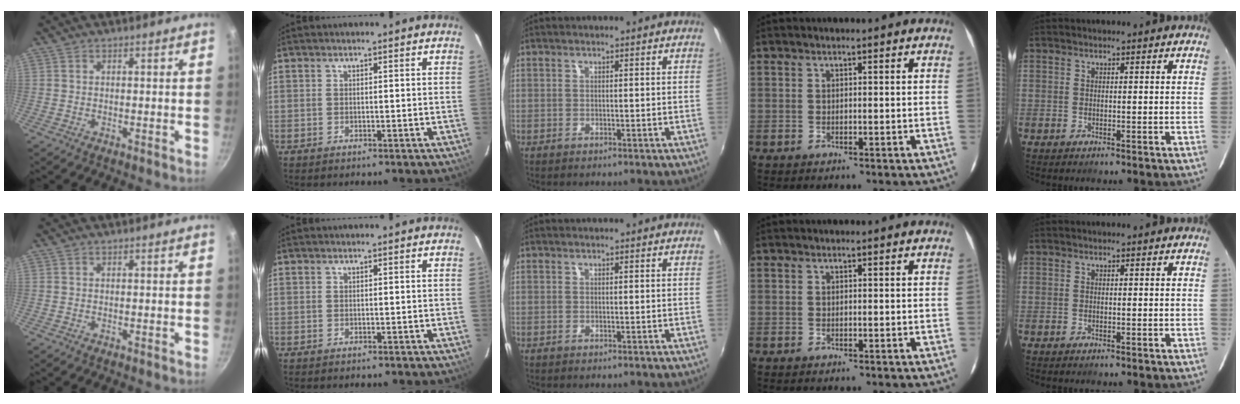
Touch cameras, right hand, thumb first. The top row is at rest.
{}